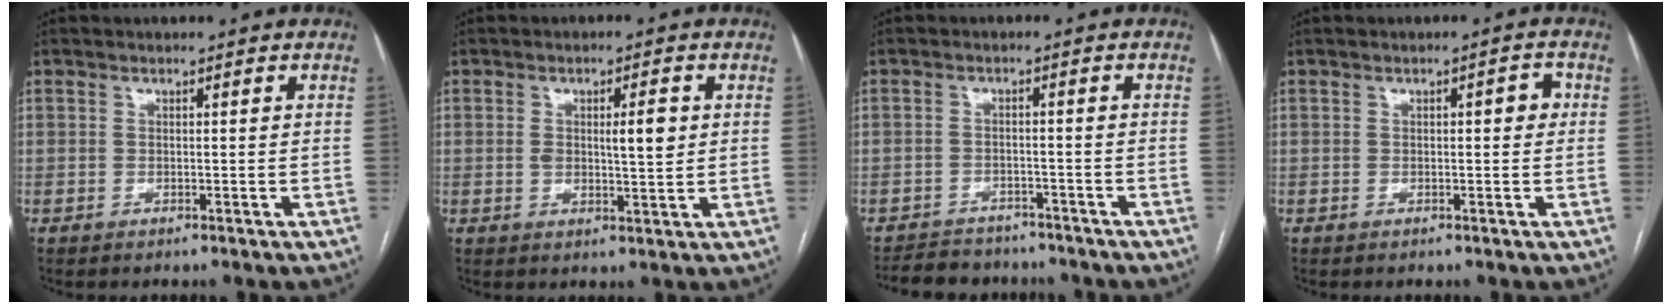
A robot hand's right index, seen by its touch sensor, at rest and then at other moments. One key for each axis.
{"total": 4.9, "fx": 0.9, "fy": 1.2, "fz": 4.7, "tx": -0.074, "ty": 0.003, "tz": 0.016}
{"total": 8.3, "fx": -7.5, "fy": 3.4, "fz": 1.5, "tx": -0.020, "ty": 0.005, "tz": -0.102}
{"total": 2.1, "fx": 0.3, "fy": 0.8, "fz": 1.9, "tx": -0.019, "ty": 0.010, "tz": 0.001}